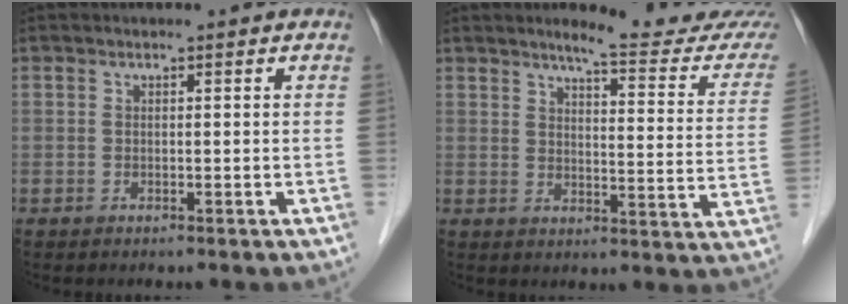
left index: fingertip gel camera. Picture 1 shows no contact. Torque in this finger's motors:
{"motor_torque": [-0.06, -0.11, 0.14, 0.05]}